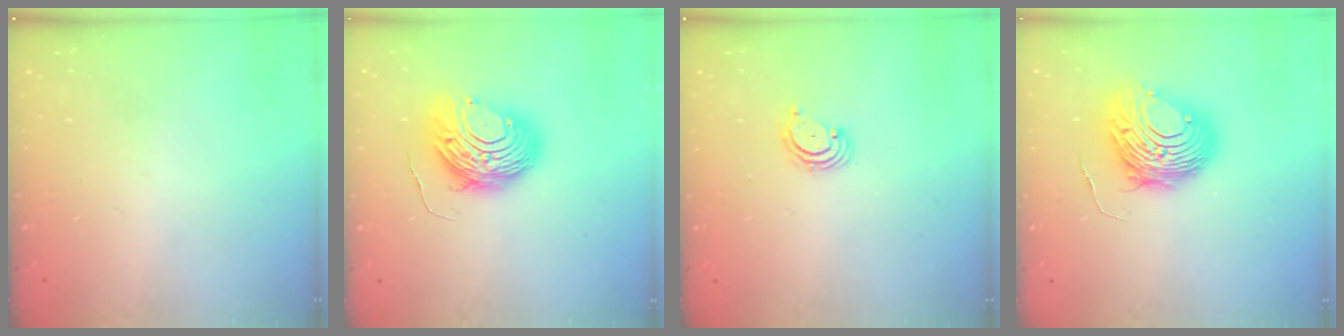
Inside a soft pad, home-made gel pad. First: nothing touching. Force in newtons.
{"total": 10.8, "press": 10.8, "slide": 1.0}
{"total": 3.1, "press": 3.1, "slide": 0.3}
{"total": 11.4, "press": 11.3, "slide": 0.8}